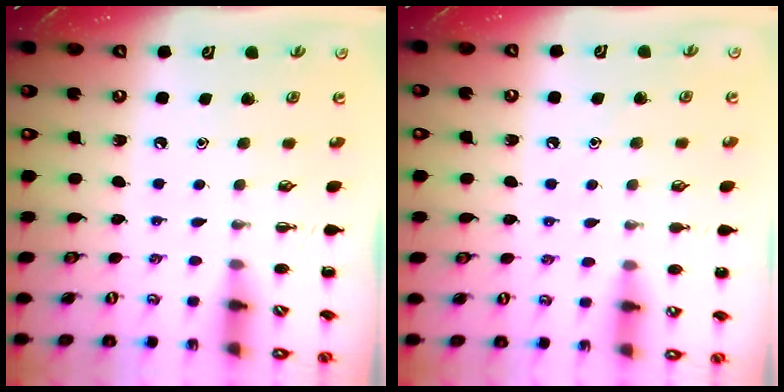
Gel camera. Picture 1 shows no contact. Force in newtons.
{"total": 6.2, "press": 5.8, "slide": 2.2}